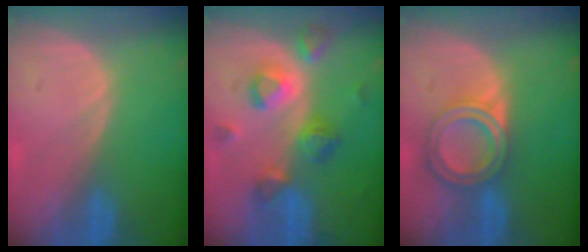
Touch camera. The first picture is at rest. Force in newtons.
{"total": 7.9, "press": 7.7, "slide": 2.1}
{"total": 6.7, "press": 6.0, "slide": 3.1}